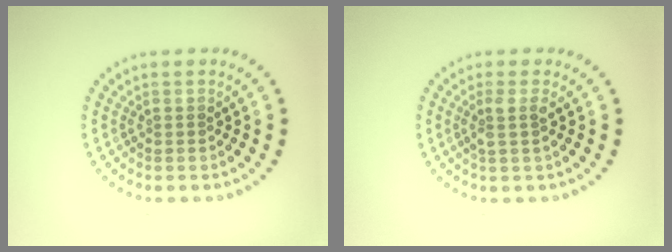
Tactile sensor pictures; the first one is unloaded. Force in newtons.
{"total": 1.6, "press": 1.3, "slide": 1.0}